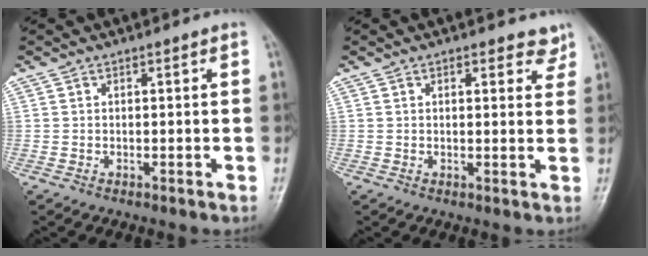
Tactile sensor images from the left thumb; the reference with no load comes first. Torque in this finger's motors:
{"motor_torque": [-0.35, -0.13, -0.26, 0.13, 0.07]}